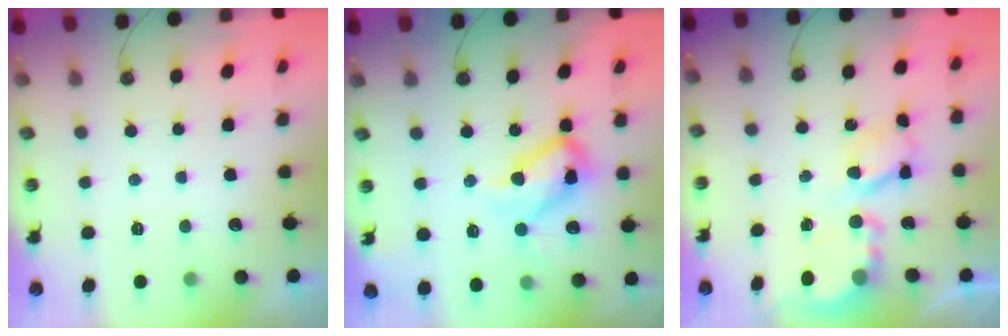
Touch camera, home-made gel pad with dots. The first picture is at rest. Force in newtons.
{"total": 15.3, "press": 15.2, "slide": 1.2}
{"total": 6.4, "press": 6.4, "slide": 0.4}